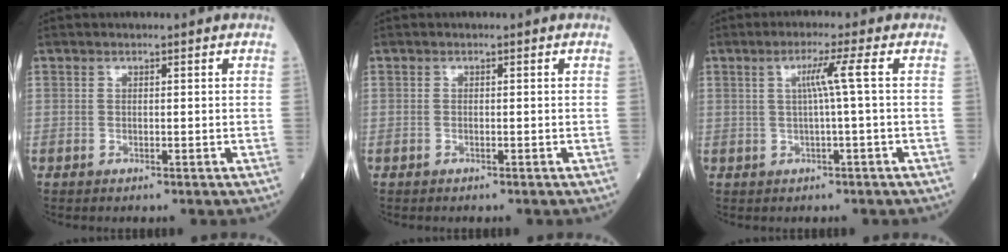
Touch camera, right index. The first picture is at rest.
{"total": 0.0}
{"total": 3.7, "force": [0.5, -1.2, 3.5], "torque": [-0.066, 0.006, 0.009]}